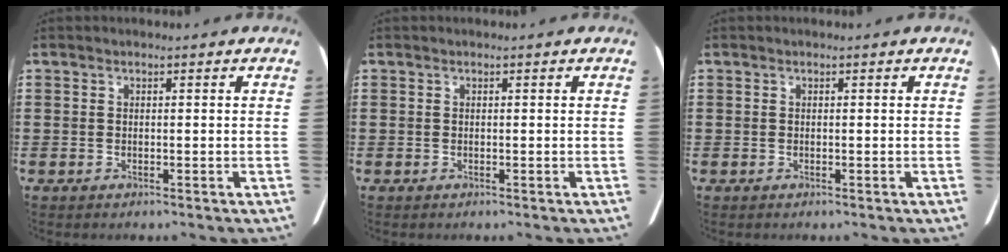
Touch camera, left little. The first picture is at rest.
{"total": 0.0}
{"total": 0.0}